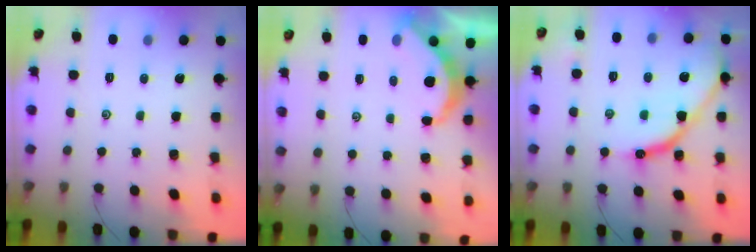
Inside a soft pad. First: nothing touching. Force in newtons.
{"total": 4.9, "press": 4.9, "slide": 0.3}
{"total": 14.2, "press": 14.2, "slide": 1.2}